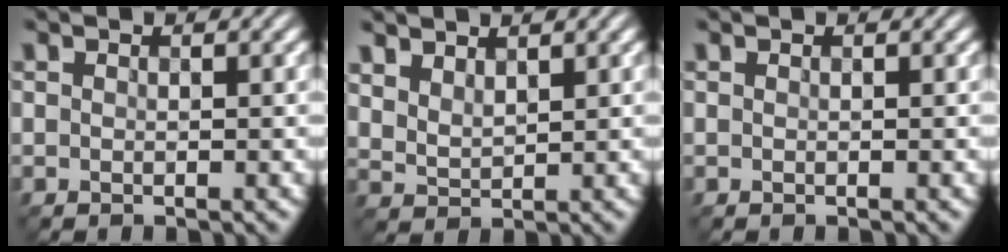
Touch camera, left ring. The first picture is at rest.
{"total": 2.6, "force": [2.1, 1.1, 1.0], "torque": [-0.025, 0.002, 0.048]}
{"total": 0.0}